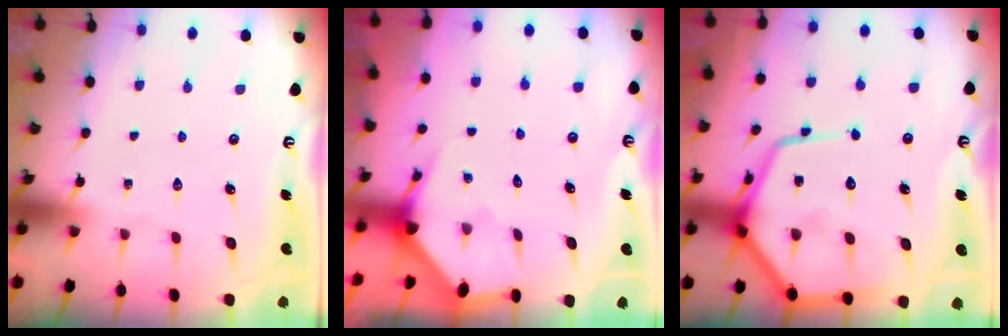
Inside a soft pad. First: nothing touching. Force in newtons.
{"total": 2.8, "press": 2.8, "slide": 0.3}
{"total": 16.1, "press": 16.1, "slide": 1.5}